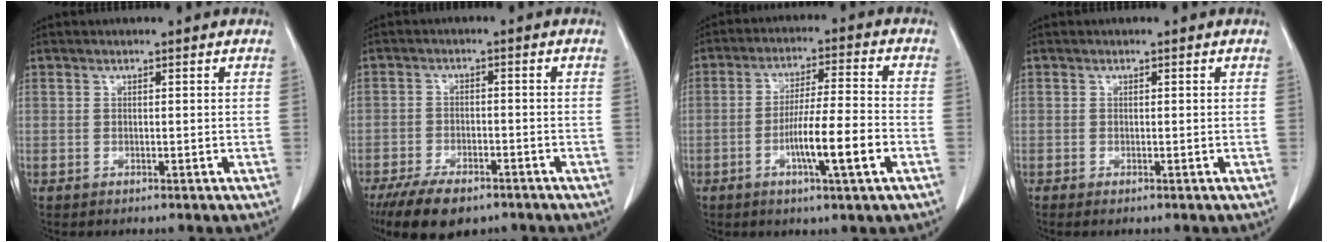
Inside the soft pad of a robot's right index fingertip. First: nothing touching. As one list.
[{"total": 8.6, "force": [-6.3, 3.6, 4.6], "torque": [-0.075, -0.006, -0.103]}, {"total": 9.9, "force": [-3.4, 0.2, 9.3], "torque": [-0.159, -0.002, -0.061]}, {"total": 0.5, "force": [-0.1, 0.2, 0.5], "torque": [-0.005, -0.001, 0.000]}]